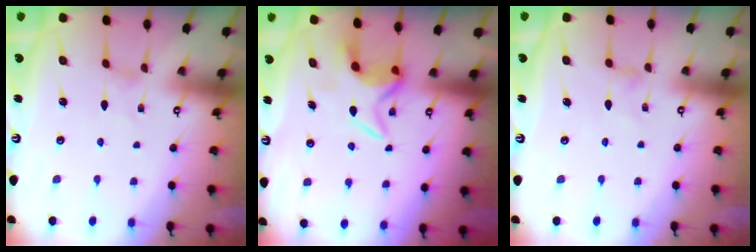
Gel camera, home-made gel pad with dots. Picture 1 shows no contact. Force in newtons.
{"total": 5.8, "press": 5.8, "slide": 0.5}
{"total": 0.0}